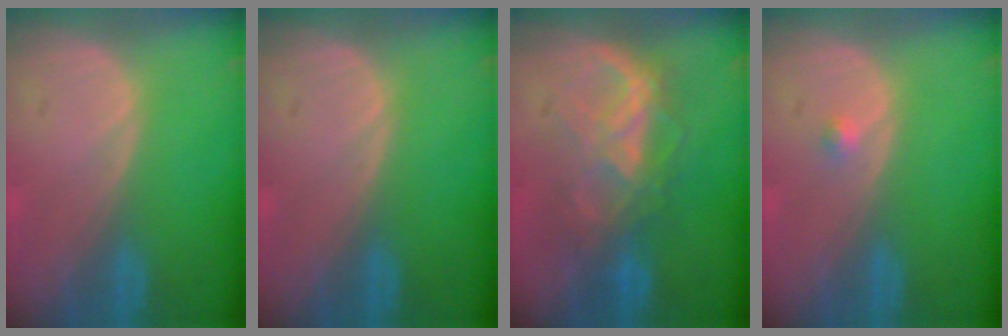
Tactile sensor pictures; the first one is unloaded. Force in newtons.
{"total": 0.0}
{"total": 6.4, "press": 6.4, "slide": 0.7}
{"total": 0.9, "press": 0.7, "slide": 0.6}